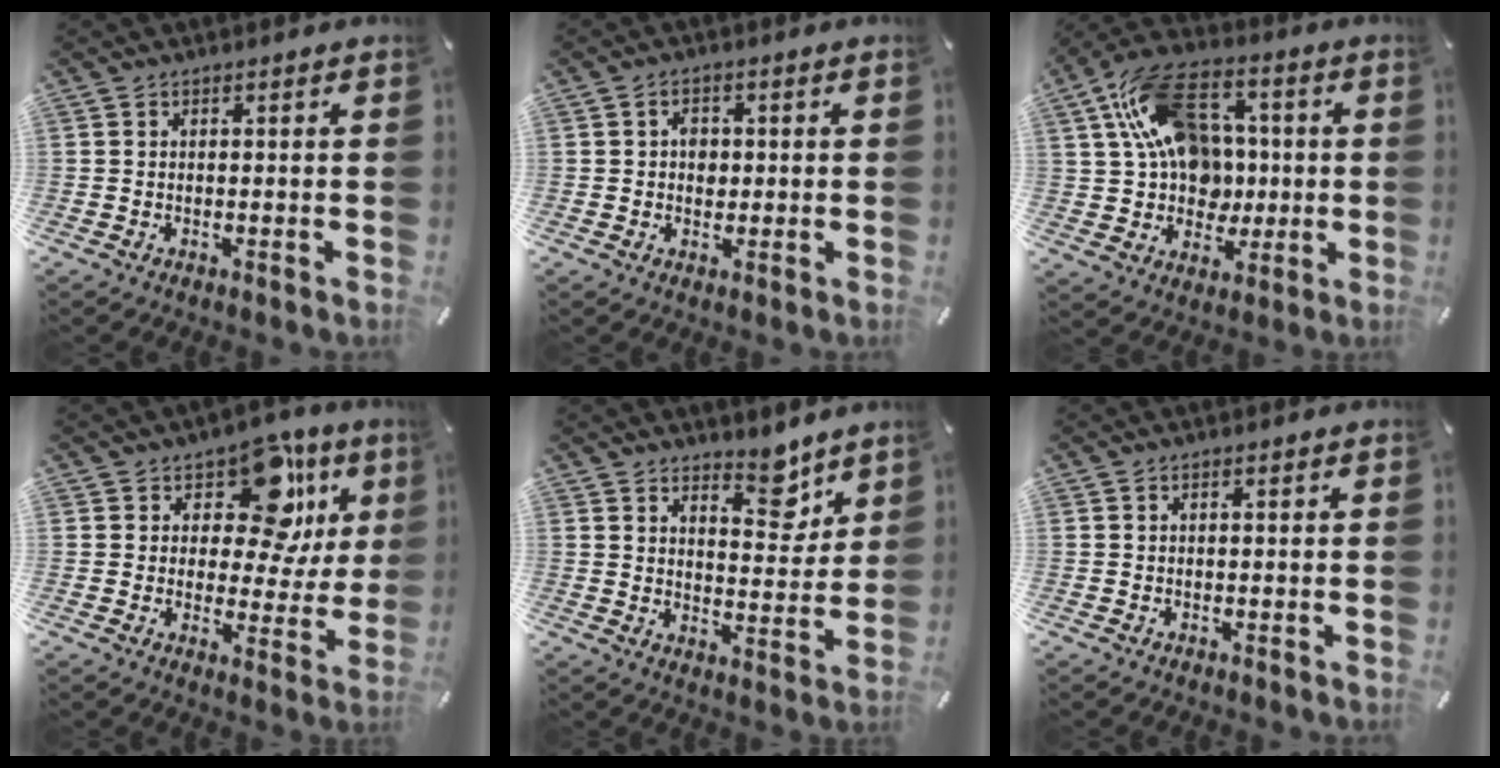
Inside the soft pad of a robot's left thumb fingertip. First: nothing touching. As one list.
[{"total": 3.2, "force": [0.1, 2.6, 2.0], "torque": [-0.015, -0.004, -0.005]}, {"total": 18.4, "force": [4.7, 14.3, 10.6], "torque": [-0.198, -0.006, 0.096]}, {"total": 15.6, "force": [9.2, 8.0, 9.7], "torque": [-0.142, -0.063, 0.157]}, {"total": 8.2, "force": [6.7, 3.5, 3.1], "torque": [-0.013, -0.061, 0.111]}, {"total": 0.6, "force": [0.2, 0.1, 0.5], "torque": [-0.009, 0.001, 0.002]}]